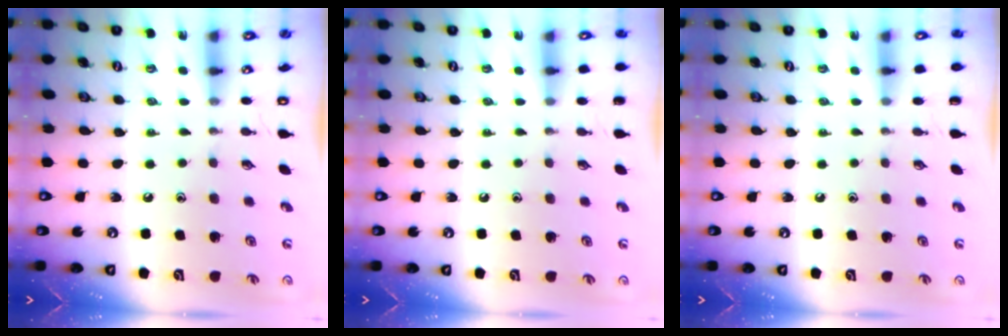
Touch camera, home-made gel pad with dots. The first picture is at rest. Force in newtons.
{"total": 0.0}
{"total": 0.0}